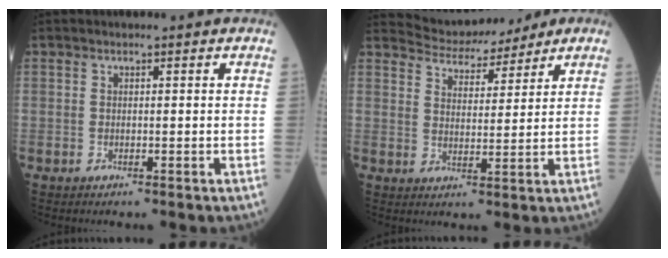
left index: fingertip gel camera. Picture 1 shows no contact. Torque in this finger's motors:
{"motor_torque": [0.48, -0.44, 0.01, -0.01]}